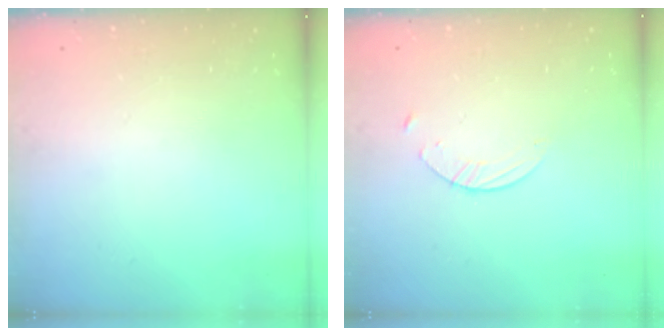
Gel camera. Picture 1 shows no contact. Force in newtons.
{"total": 2.7, "press": 2.6, "slide": 0.3}